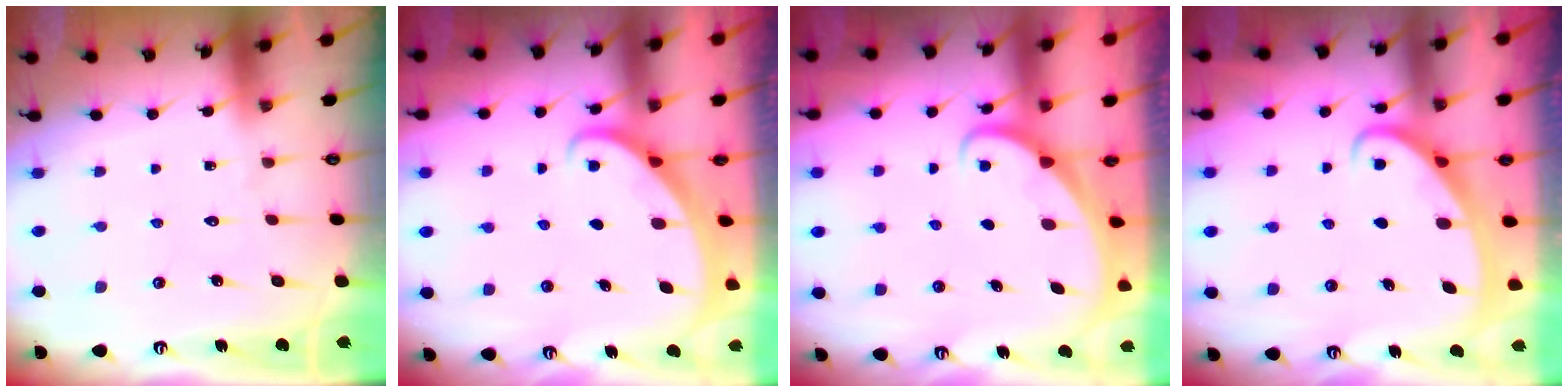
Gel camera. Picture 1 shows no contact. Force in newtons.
{"total": 1.7, "press": 1.6, "slide": 0.0}
{"total": 1.9, "press": 1.9, "slide": 0.1}
{"total": 2.4, "press": 2.4, "slide": 0.4}